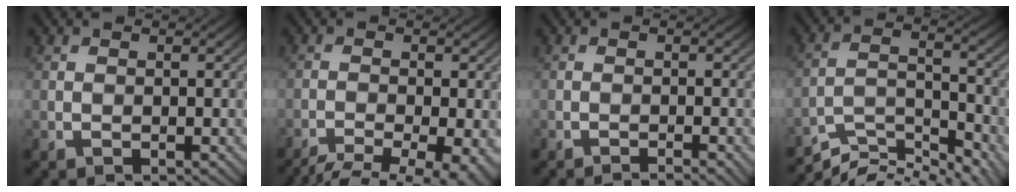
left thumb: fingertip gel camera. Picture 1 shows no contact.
{"total": 9.4, "force": [-7.2, 2.4, 5.6], "torque": [-0.086, -0.018, -0.089]}
{"total": 1.8, "force": [-1.3, 0.2, 1.2], "torque": [-0.011, 0.003, -0.025]}
{"total": 8.6, "force": [-7.1, 2.4, 4.1], "torque": [-0.076, -0.001, -0.129]}